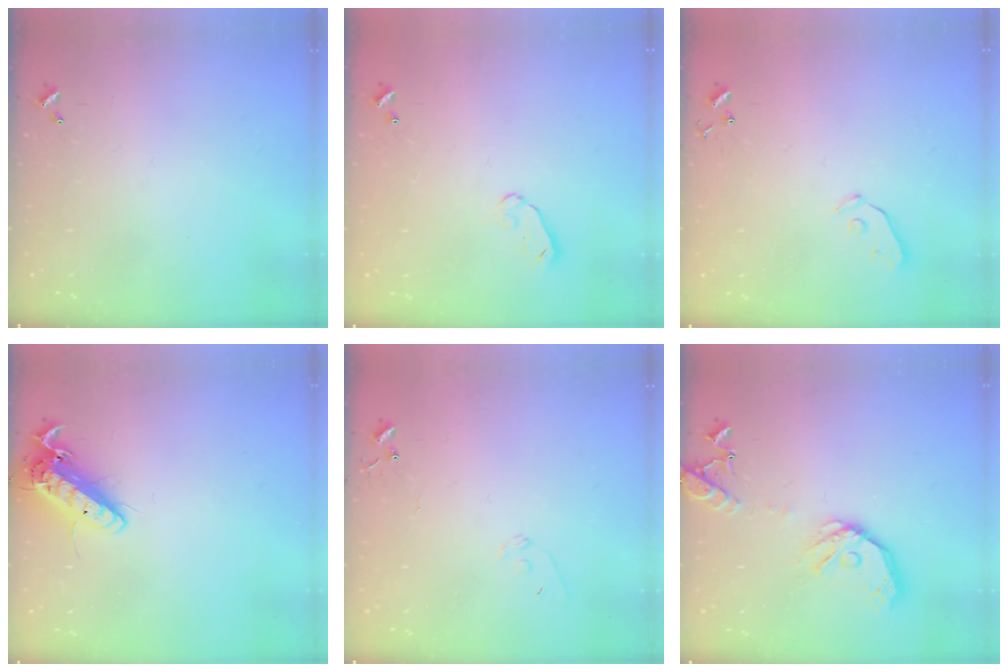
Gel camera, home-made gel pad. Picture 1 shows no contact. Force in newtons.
{"total": 5.9, "press": 5.9, "slide": 0.6}
{"total": 3.8, "press": 3.8, "slide": 0.4}
{"total": 15.7, "press": 15.3, "slide": 3.3}
{"total": 6.8, "press": 6.7, "slide": 0.5}
{"total": 16.6, "press": 16.4, "slide": 2.7}